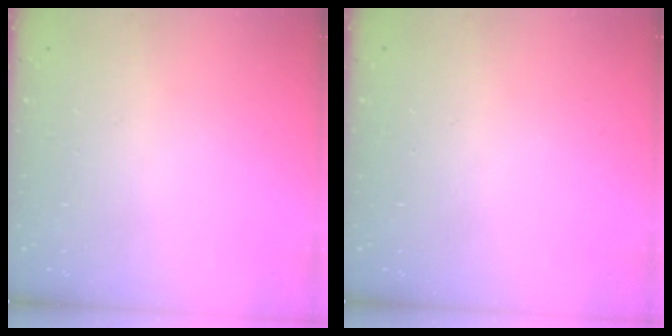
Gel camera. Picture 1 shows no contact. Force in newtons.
{"total": 0.0}